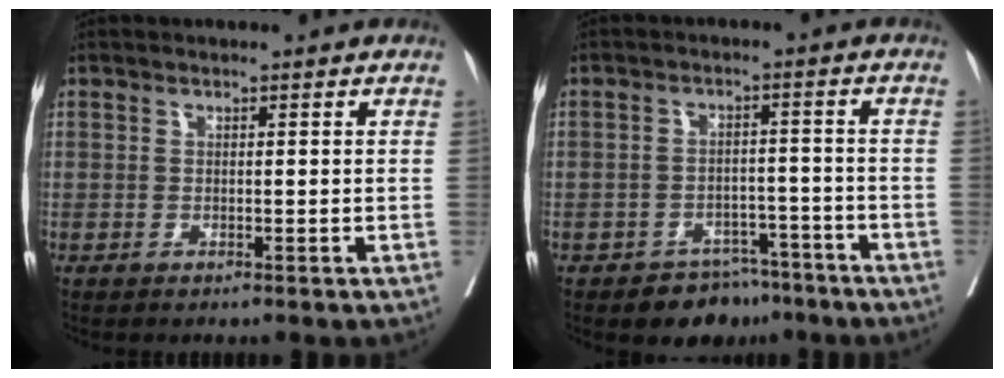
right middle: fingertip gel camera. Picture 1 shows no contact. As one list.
[{"total": 6.1, "force": [-4.8, 3.6, 1.0], "torque": [0.004, 0.014, -0.068]}]